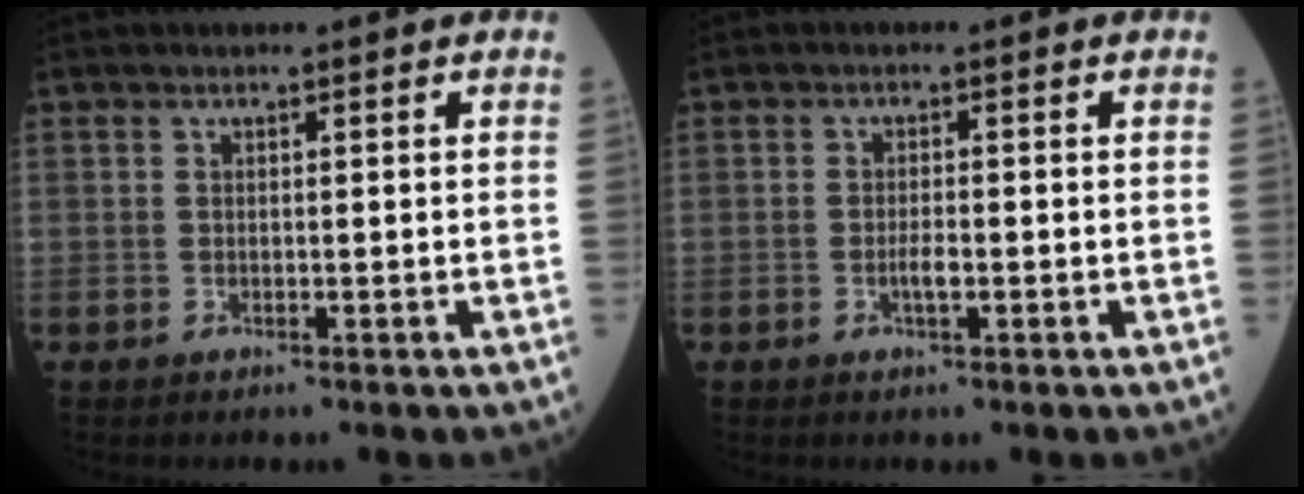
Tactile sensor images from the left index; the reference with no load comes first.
{"total": 1.7, "force": [-0.5, 0.4, 1.6], "torque": [-0.032, 0.000, -0.009]}